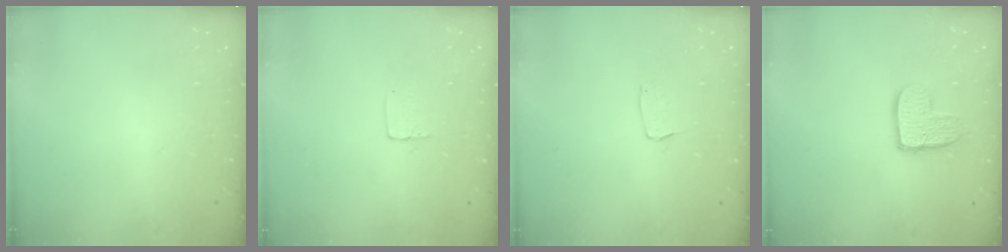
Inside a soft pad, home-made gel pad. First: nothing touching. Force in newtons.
{"total": 3.5, "press": 3.5, "slide": 0.2}
{"total": 3.0, "press": 3.0, "slide": 0.2}
{"total": 10.0, "press": 10.0, "slide": 0.5}